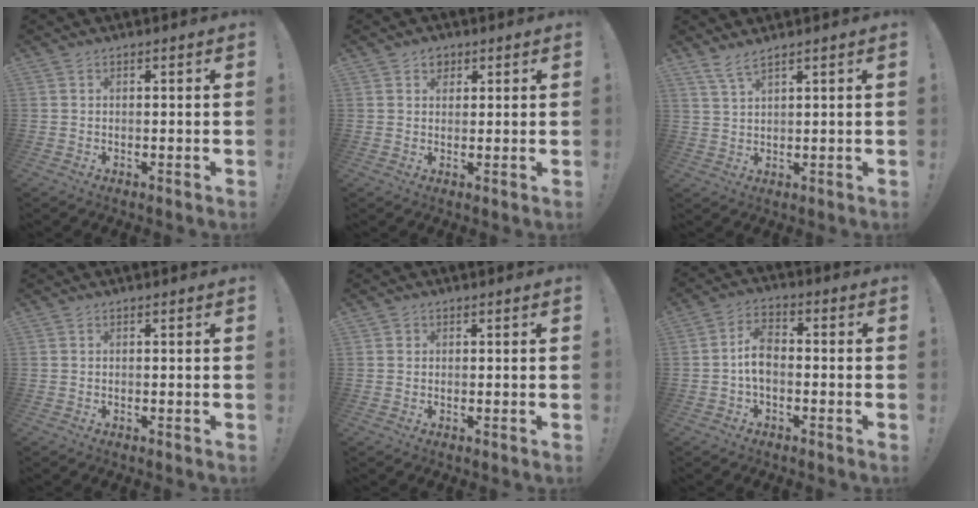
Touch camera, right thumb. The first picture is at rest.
{"total": 2.9, "force": [1.5, 2.4, 0.7], "torque": [-0.002, -0.007, 0.024]}
{"total": 4.2, "force": [3.5, 0.3, 2.4], "torque": [-0.054, -0.017, 0.063]}
{"total": 0.0}
{"total": 1.0, "force": [0.4, 1.0, 0.2], "torque": [0.003, 0.000, 0.005]}
{"total": 7.1, "force": [-1.1, 4.6, 5.3], "torque": [-0.101, 0.009, -0.018]}